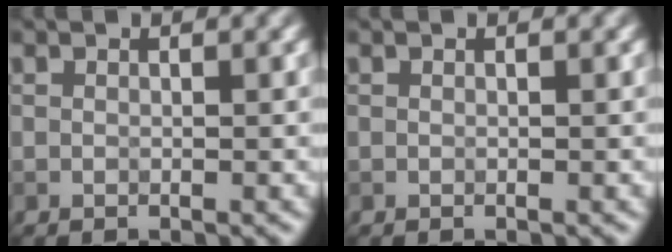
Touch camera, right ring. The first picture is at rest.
{"total": 0.0}